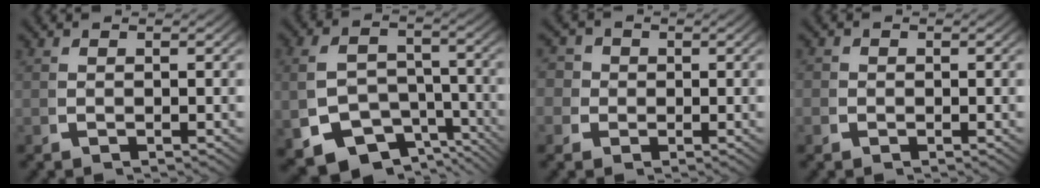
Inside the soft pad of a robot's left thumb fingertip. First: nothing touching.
{"total": 11.7, "force": [-5.1, 9.1, 5.4], "torque": [-0.126, -0.052, -0.071]}
{"total": 4.4, "force": [0.3, 4.1, 1.4], "torque": [-0.029, -0.003, -0.005]}
{"total": 0.9, "force": [-0.2, 0.9, 0.0], "torque": [0.002, -0.003, -0.009]}